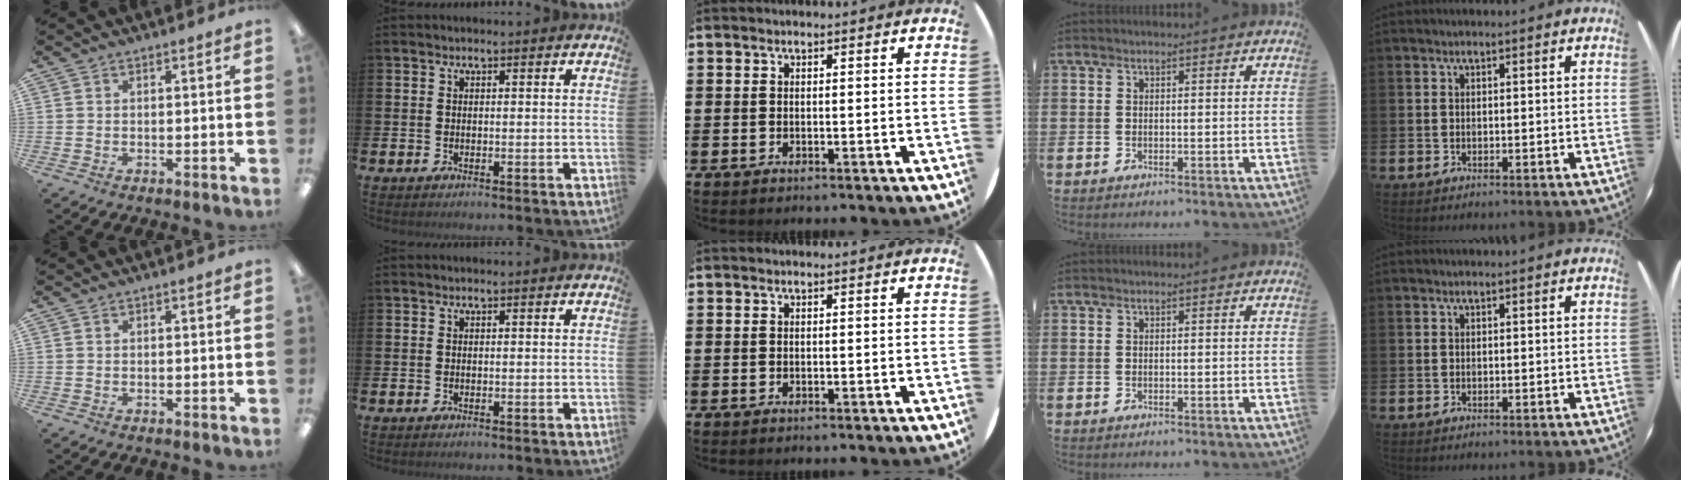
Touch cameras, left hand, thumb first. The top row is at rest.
{}